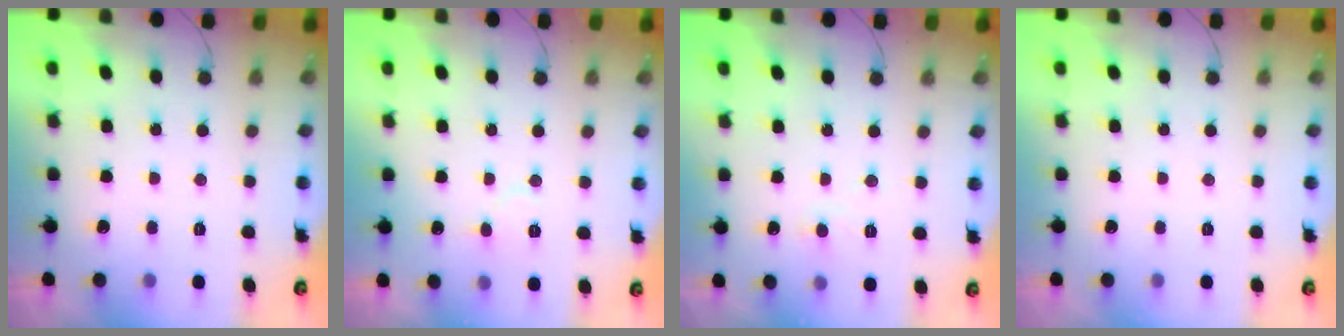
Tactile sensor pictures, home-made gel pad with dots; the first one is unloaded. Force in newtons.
{"total": 6.4, "press": 6.4, "slide": 0.5}
{"total": 6.2, "press": 6.1, "slide": 0.4}
{"total": 0.0}